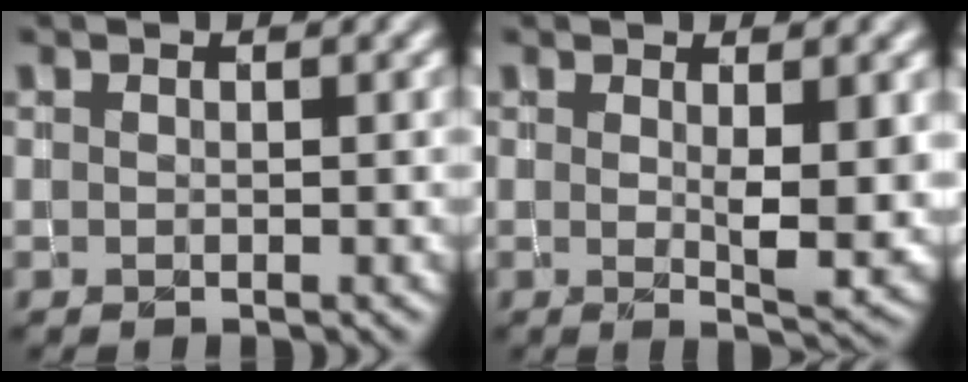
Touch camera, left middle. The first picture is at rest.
{"total": 4.7, "force": [0.6, 1.1, 4.6], "torque": [-0.072, -0.010, 0.015]}